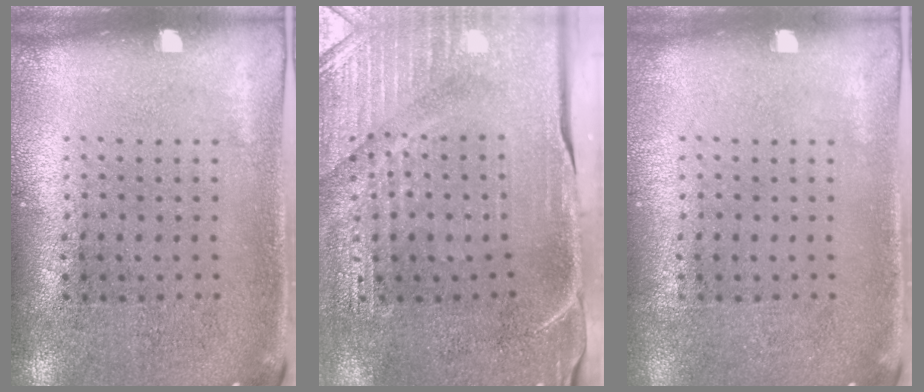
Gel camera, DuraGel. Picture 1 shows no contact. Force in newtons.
{"total": 4.4, "press": 4.0, "slide": 1.9}
{"total": 0.0}